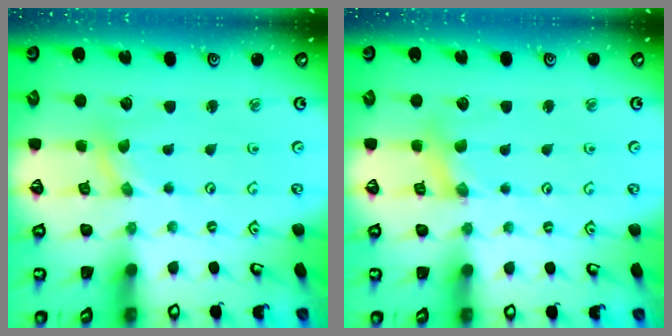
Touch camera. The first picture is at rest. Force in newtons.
{"total": 1.9, "press": 1.9, "slide": 0.3}